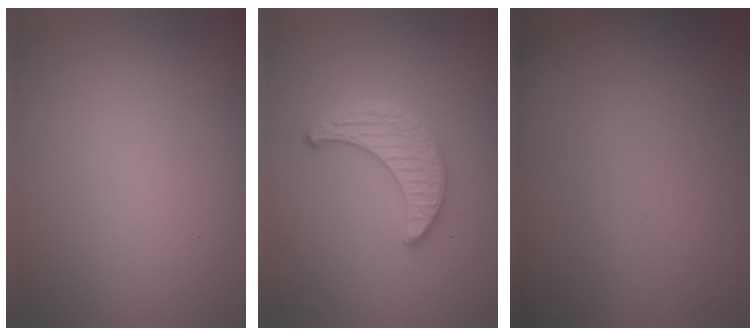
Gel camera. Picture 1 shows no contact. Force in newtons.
{"total": 2.4, "press": 2.4, "slide": 0.1}
{"total": 0.0}